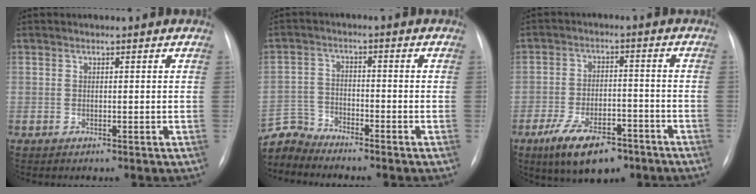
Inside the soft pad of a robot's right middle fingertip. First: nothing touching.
{"total": 5.2, "force": [-5.1, 0.2, -1.2], "torque": [0.019, 0.000, -0.099]}
{"total": 10.8, "force": [-7.0, 4.4, 6.9], "torque": [-0.128, -0.009, -0.111]}